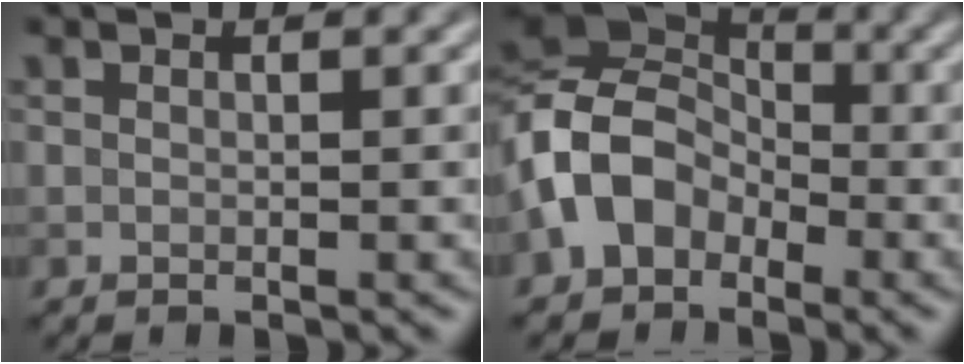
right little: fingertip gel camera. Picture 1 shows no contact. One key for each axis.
{"total": 7.2, "fx": -2.5, "fy": 5.4, "fz": 4.1, "tx": -0.081, "ty": 0.010, "tz": -0.068}